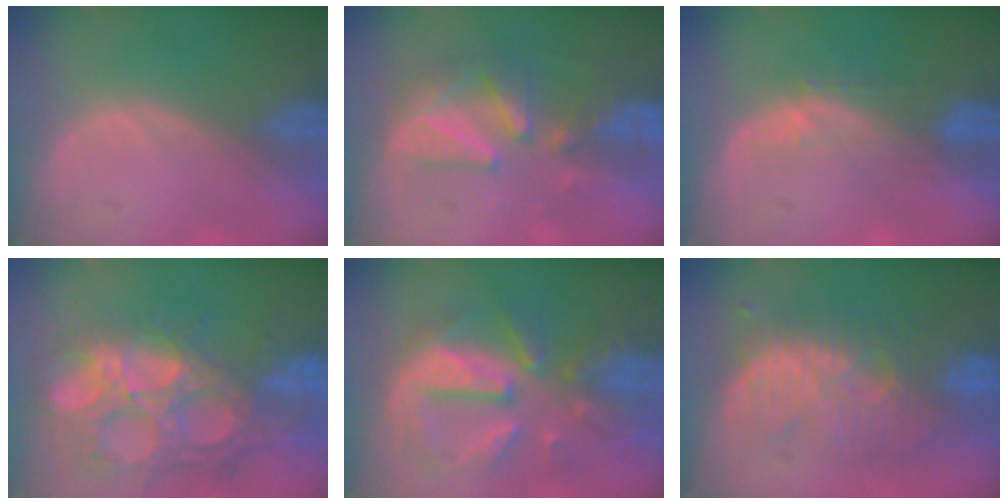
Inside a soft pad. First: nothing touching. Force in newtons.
{"total": 7.8, "press": 7.6, "slide": 1.4}
{"total": 3.4, "press": 3.4, "slide": 0.4}
{"total": 14.8, "press": 12.3, "slide": 8.3}
{"total": 10.3, "press": 9.3, "slide": 4.5}
{"total": 9.1, "press": 9.1, "slide": 0.6}